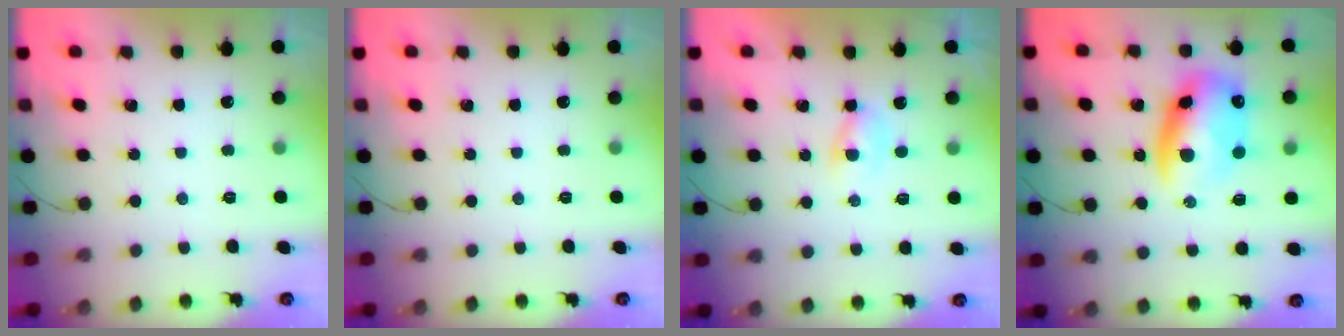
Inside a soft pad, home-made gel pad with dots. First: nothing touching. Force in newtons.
{"total": 0.0}
{"total": 1.3, "press": 1.1, "slide": 0.7}
{"total": 12.5, "press": 12.1, "slide": 3.3}